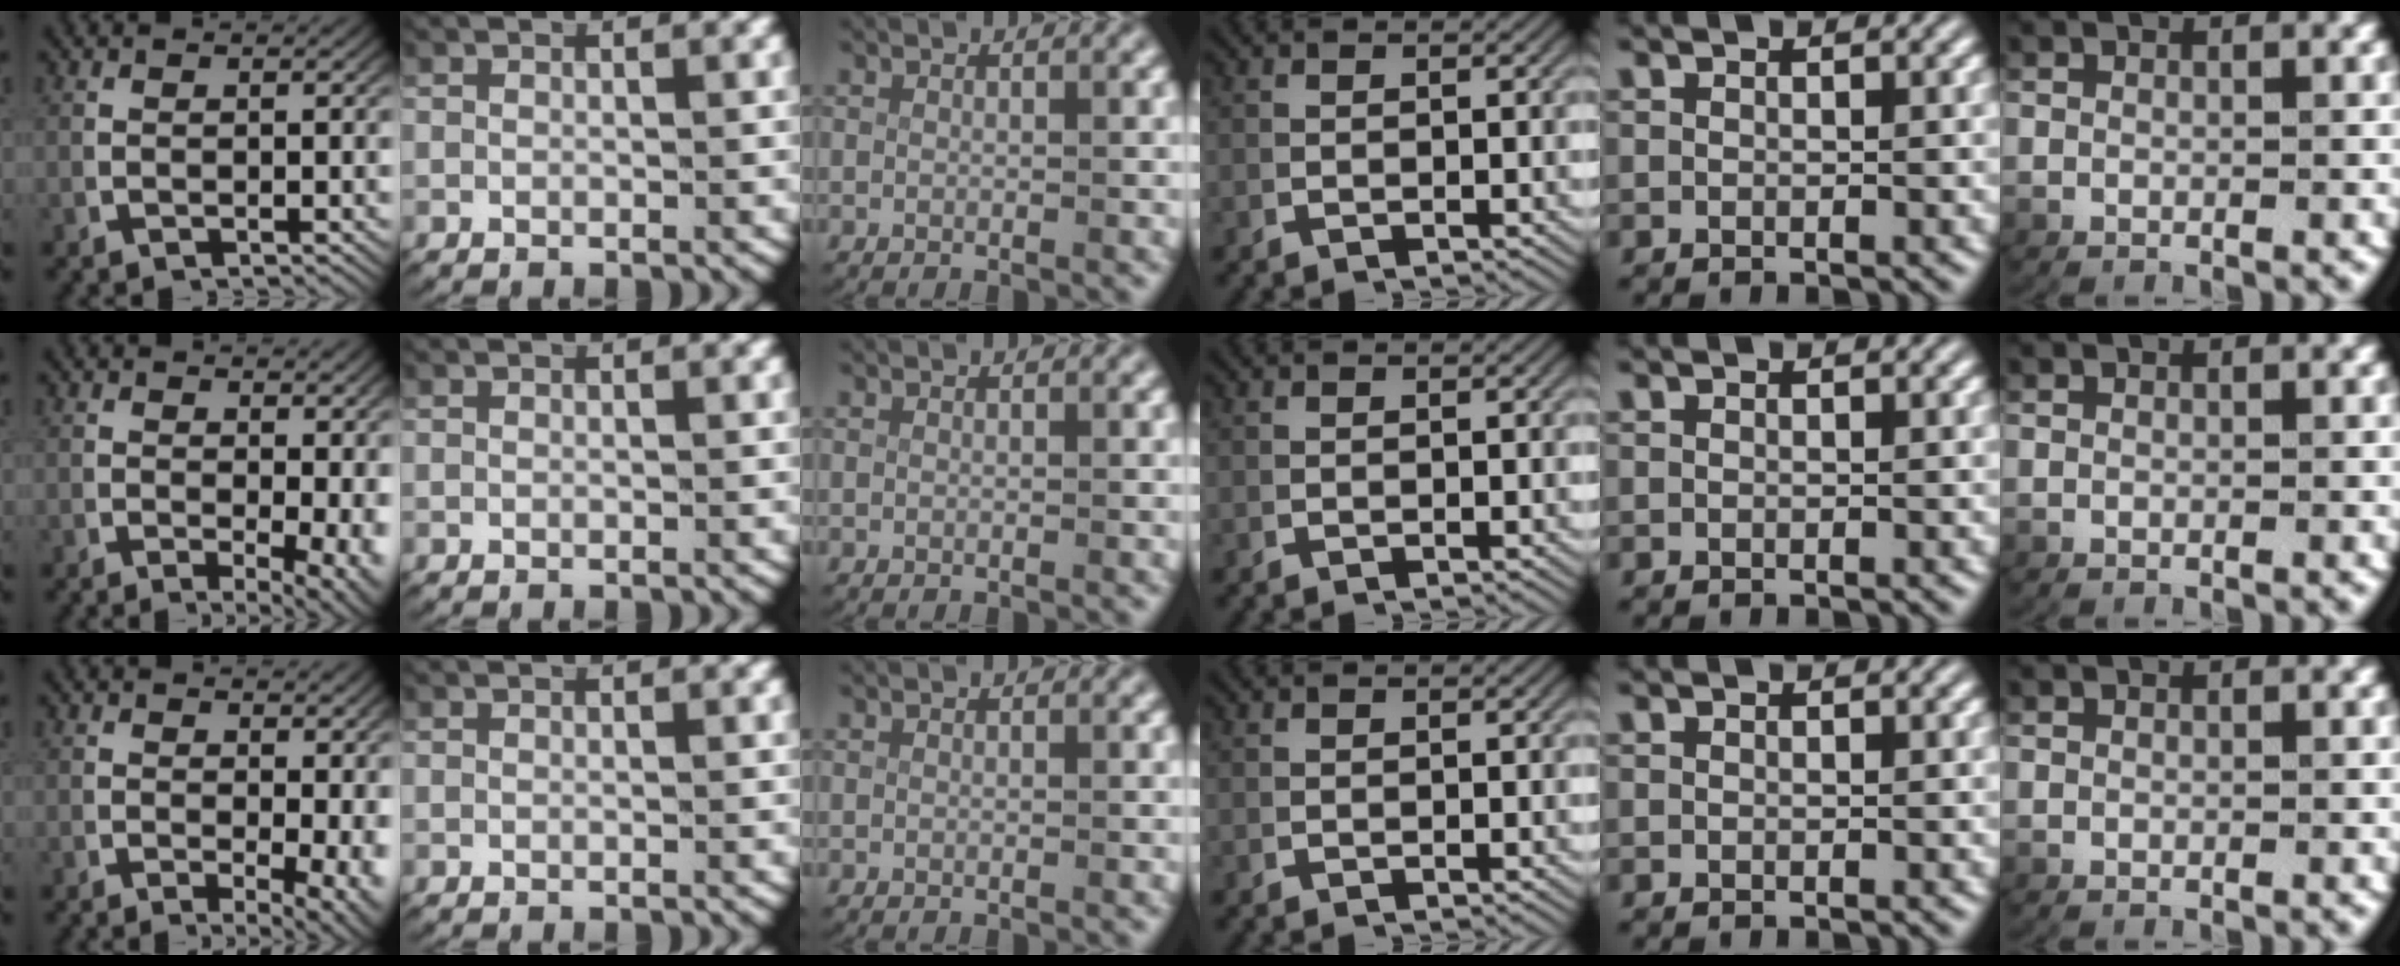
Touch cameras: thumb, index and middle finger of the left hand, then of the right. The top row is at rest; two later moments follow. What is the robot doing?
{"motion": "lift_and_place", "object": "map"}